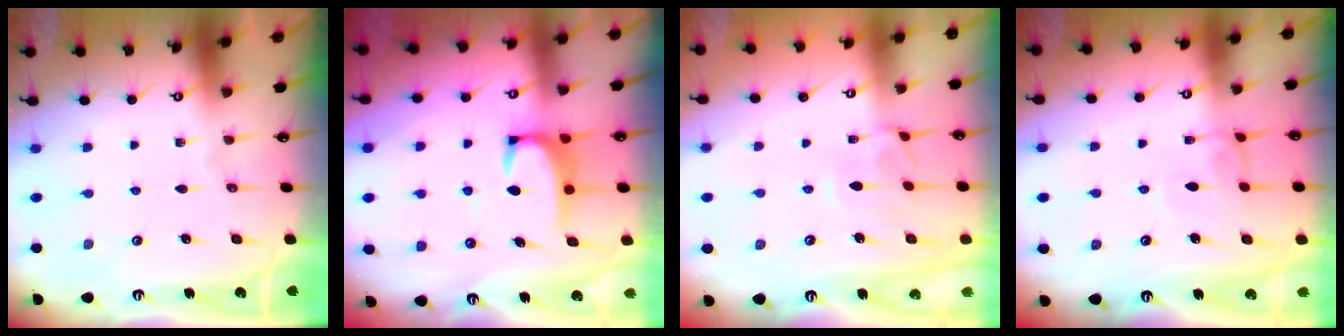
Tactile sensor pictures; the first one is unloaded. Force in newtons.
{"total": 4.0, "press": 3.9, "slide": 0.5}
{"total": 2.2, "press": 2.0, "slide": 0.8}
{"total": 0.6, "press": 0.4, "slide": 0.4}